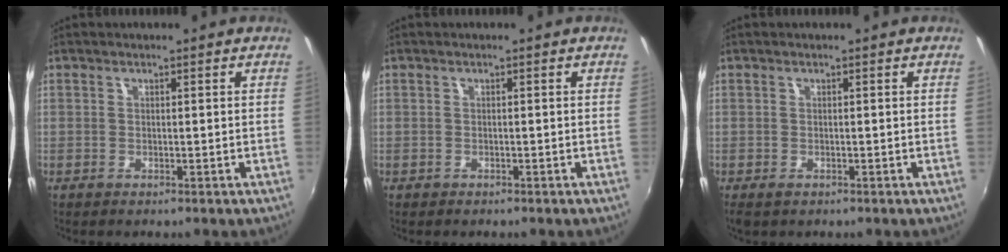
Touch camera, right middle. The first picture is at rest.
{"total": 0.6, "force": [-0.4, 0.4, 0.0], "torque": [-0.003, -0.001, -0.006]}
{"total": 1.6, "force": [-0.9, 1.0, 0.8], "torque": [-0.016, -0.009, -0.014]}